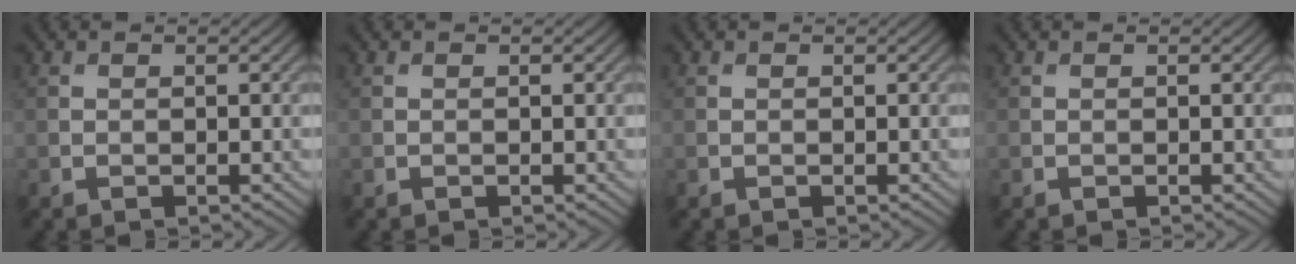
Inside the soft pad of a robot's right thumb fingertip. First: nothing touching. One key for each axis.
{"total": 0.0}
{"total": 0.0}
{"total": 0.0}